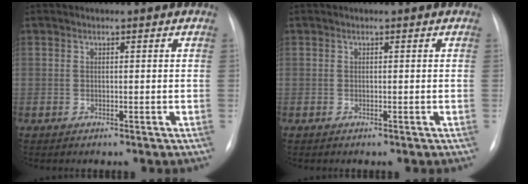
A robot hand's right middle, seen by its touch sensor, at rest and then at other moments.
{"total": 0.0}